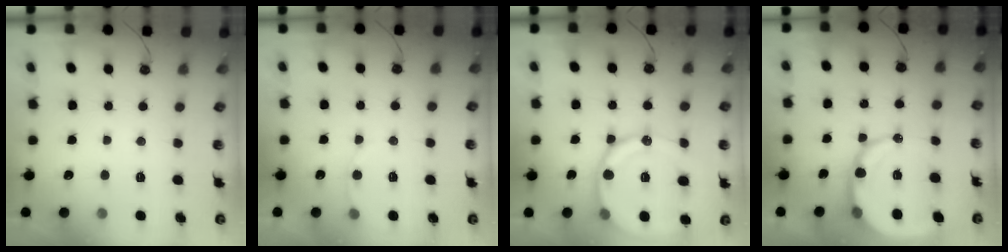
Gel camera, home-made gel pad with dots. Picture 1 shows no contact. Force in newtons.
{"total": 5.0, "press": 5.0, "slide": 0.5}
{"total": 16.4, "press": 16.4, "slide": 1.5}
{"total": 12.1, "press": 12.0, "slide": 1.7}